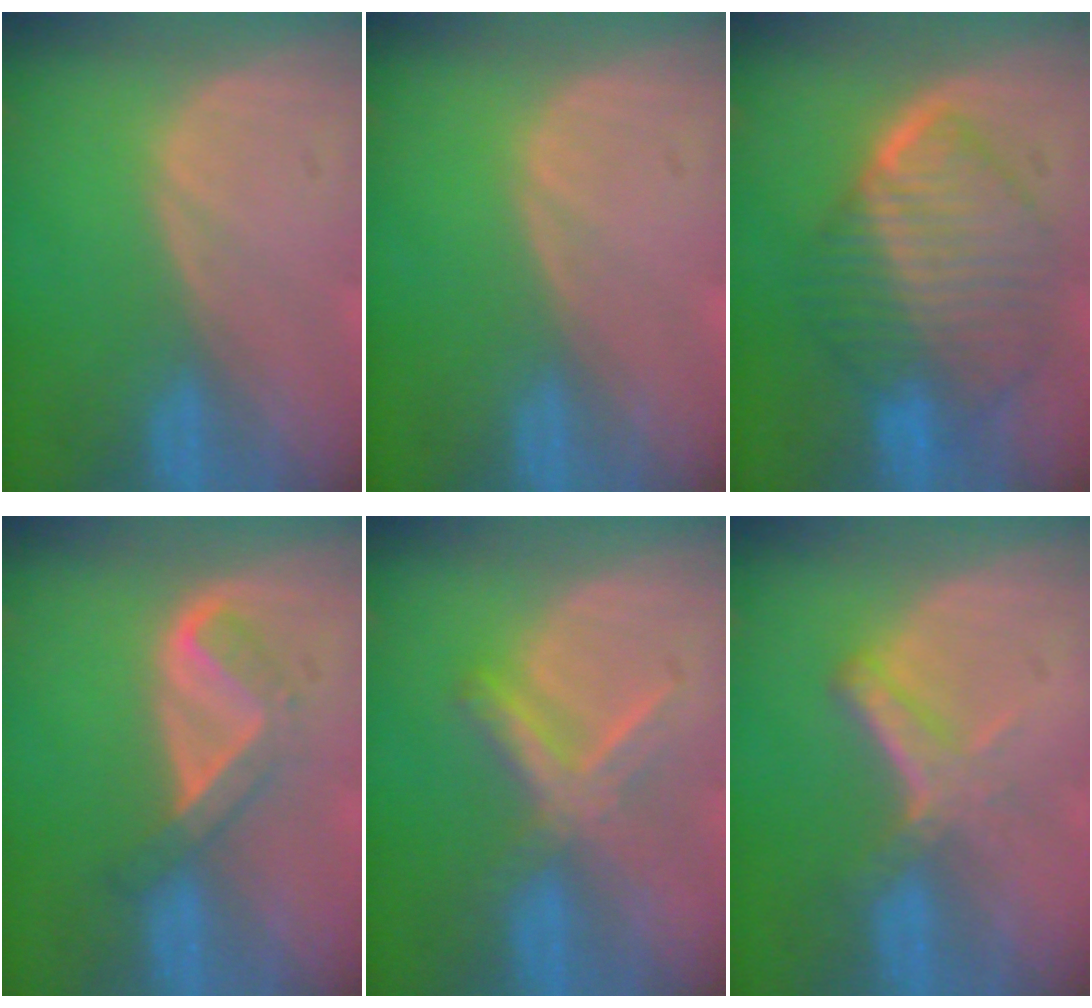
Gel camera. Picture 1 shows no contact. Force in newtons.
{"total": 0.0}
{"total": 10.3, "press": 10.2, "slide": 1.0}
{"total": 5.3, "press": 4.4, "slide": 3.0}
{"total": 5.5, "press": 5.4, "slide": 1.1}
{"total": 5.6, "press": 4.8, "slide": 3.0}